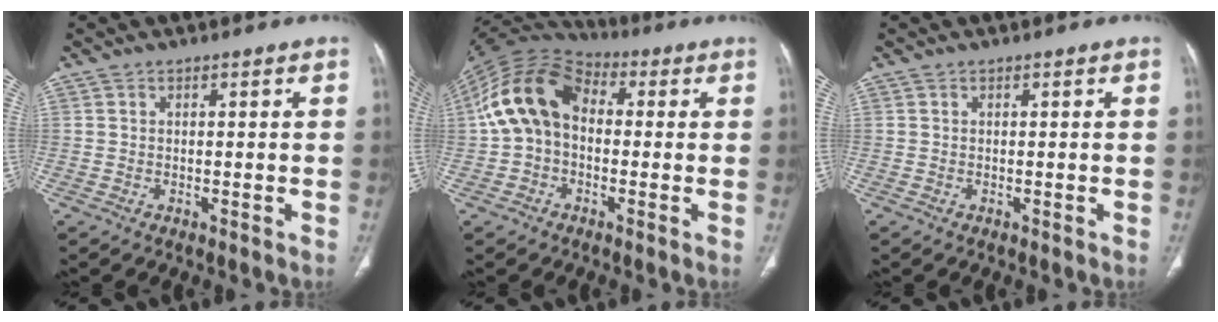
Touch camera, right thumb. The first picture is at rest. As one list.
[{"total": 14.3, "force": [0.5, 10.2, 9.9], "torque": [-0.183, 0.040, -0.004]}, {"total": 0.0}]